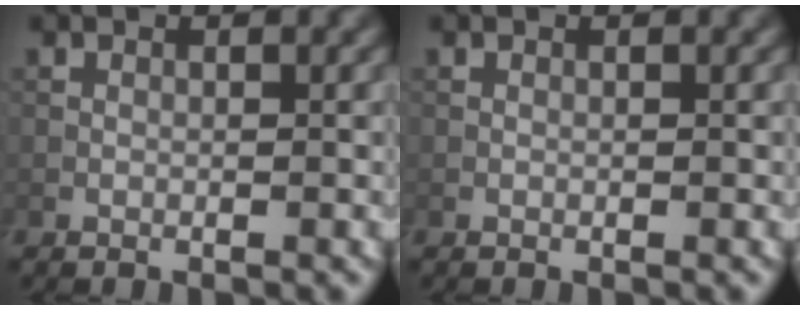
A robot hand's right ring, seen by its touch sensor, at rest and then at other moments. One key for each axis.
{"total": 0.0}